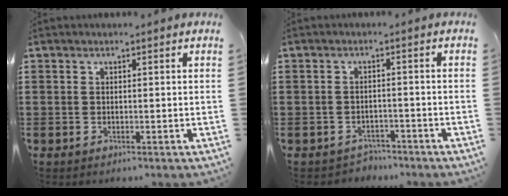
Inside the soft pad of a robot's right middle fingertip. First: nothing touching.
{"total": 2.0, "force": [-1.9, 0.5, -0.1], "torque": [-0.009, -0.002, -0.042]}